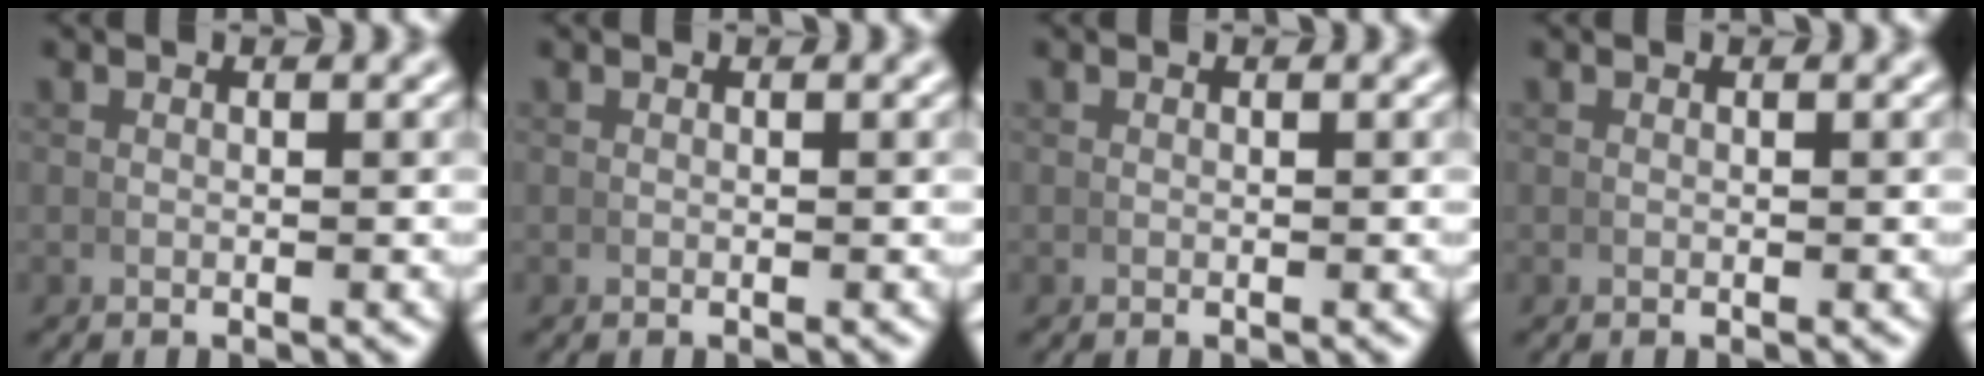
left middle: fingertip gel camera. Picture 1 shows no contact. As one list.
[{"total": 0.0}, {"total": 0.0}, {"total": 0.0}]